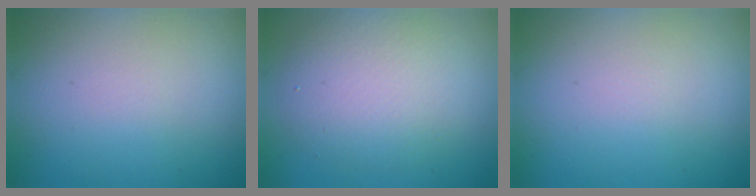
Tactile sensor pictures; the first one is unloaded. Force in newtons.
{"total": 4.8, "press": 4.8, "slide": 0.3}
{"total": 0.0}